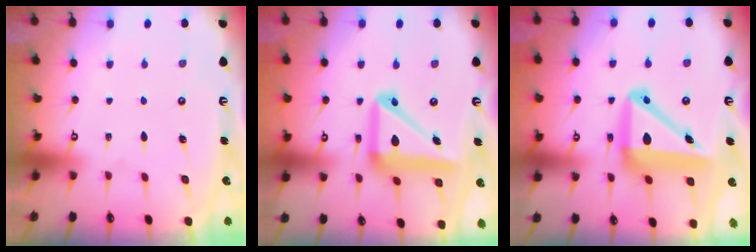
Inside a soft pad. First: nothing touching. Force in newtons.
{"total": 16.5, "press": 16.4, "slide": 2.0}
{"total": 14.9, "press": 14.7, "slide": 2.9}